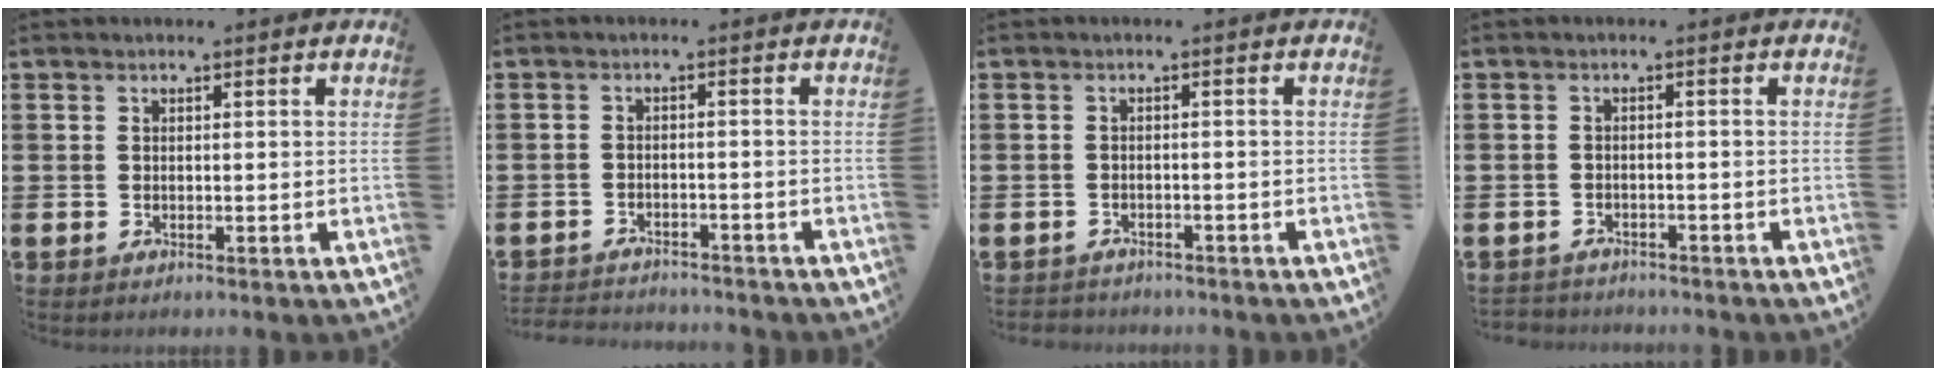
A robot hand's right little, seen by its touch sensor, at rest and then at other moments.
{"total": 2.3, "force": [-2.3, 0.1, -0.3], "torque": [-0.002, 0.002, -0.051]}
{"total": 1.1, "force": [-1.0, 0.3, -0.1], "torque": [-0.001, 0.003, -0.024]}
{"total": 1.4, "force": [-1.4, 0.2, -0.2], "torque": [0.000, 0.001, -0.033]}